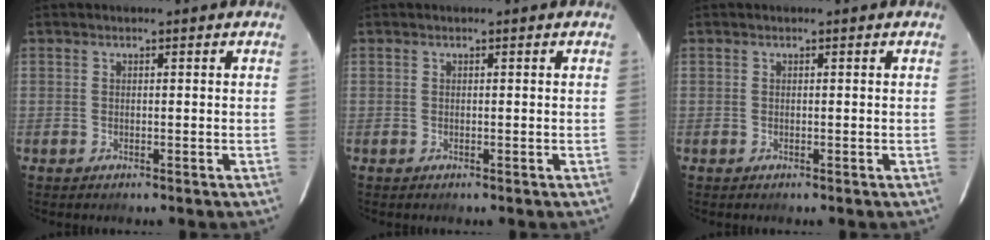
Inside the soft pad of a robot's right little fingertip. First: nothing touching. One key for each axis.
{"total": 0.0}
{"total": 0.0}